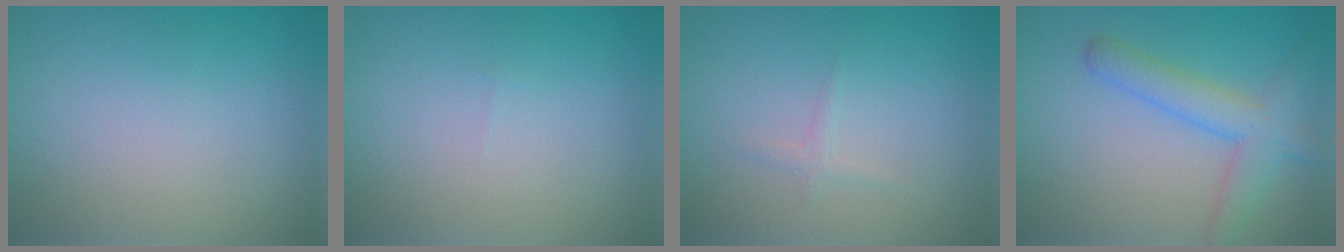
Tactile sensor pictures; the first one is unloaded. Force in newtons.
{"total": 0.0}
{"total": 0.8, "press": 0.8, "slide": 0.0}
{"total": 4.2, "press": 4.2, "slide": 0.1}